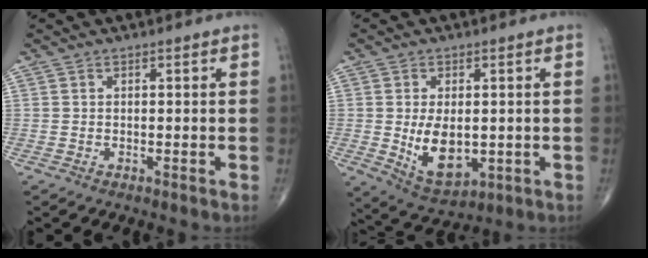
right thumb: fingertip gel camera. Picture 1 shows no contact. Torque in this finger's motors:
{"motor_torque": [-0.38, 0.91, 0.46, 0.25, 0.26]}